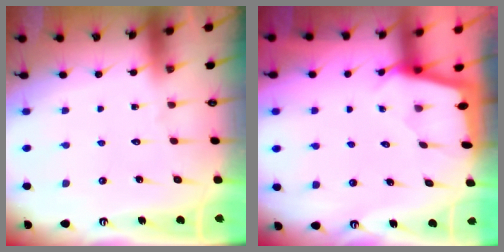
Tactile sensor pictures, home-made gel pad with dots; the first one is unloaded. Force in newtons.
{"total": 1.9, "press": 1.9, "slide": 0.1}